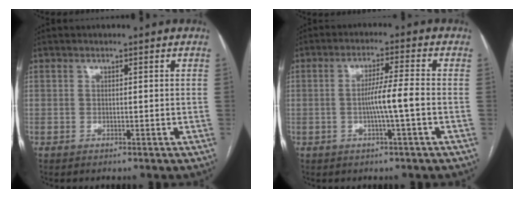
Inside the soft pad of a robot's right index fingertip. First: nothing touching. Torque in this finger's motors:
{"motor_torque": [1.11, -0.42, 0.62, 0.12]}